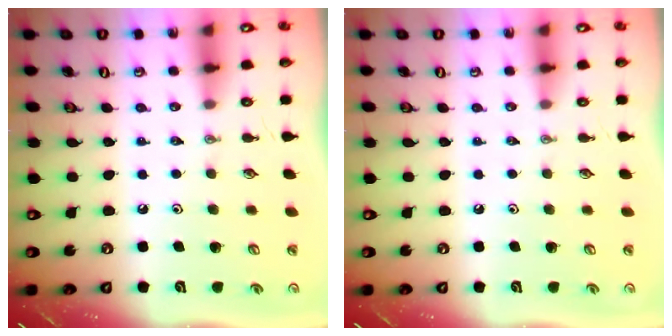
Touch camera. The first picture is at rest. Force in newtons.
{"total": 0.0}